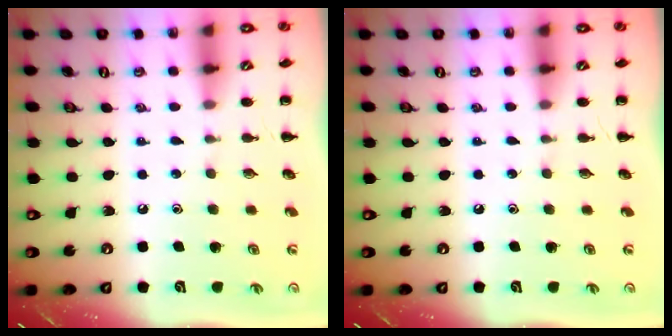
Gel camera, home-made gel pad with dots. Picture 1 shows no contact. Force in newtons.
{"total": 0.0}